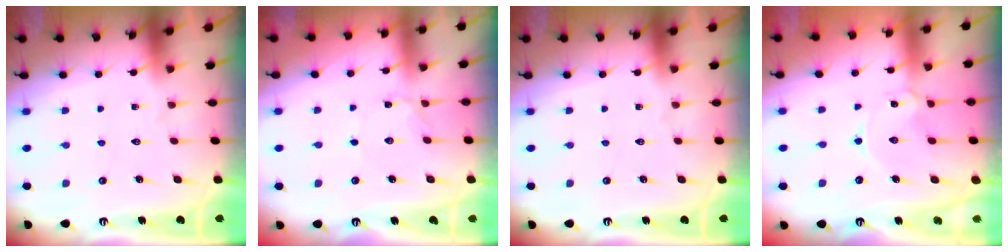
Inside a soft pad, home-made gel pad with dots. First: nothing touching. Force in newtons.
{"total": 1.6, "press": 1.6, "slide": 0.2}
{"total": 0.0}
{"total": 2.0, "press": 2.0, "slide": 0.1}